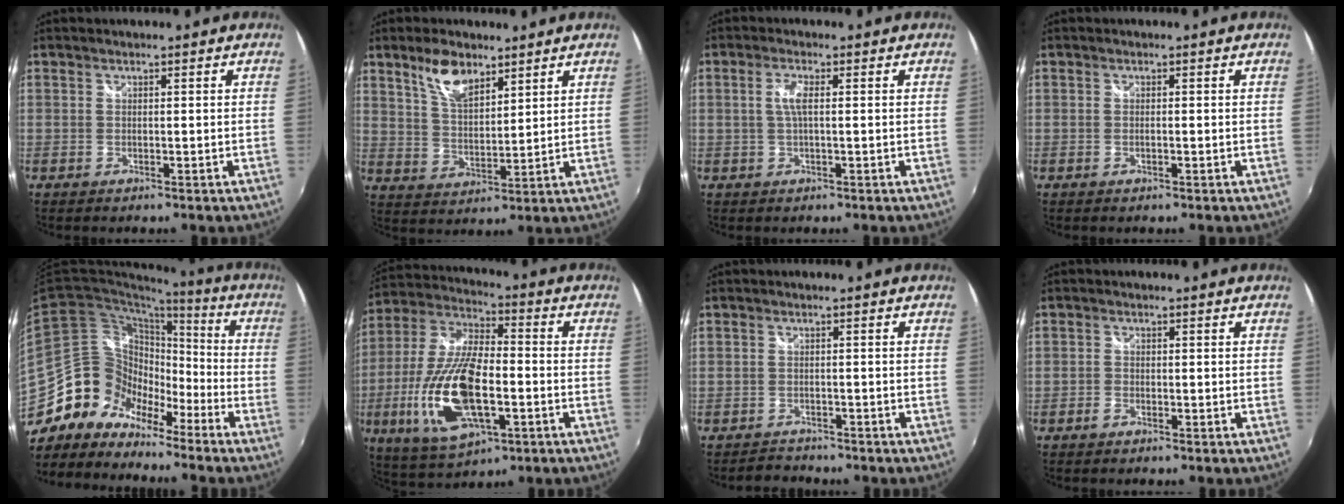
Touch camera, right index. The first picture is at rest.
{"total": 8.0, "force": [5.4, 3.5, 4.8], "torque": [-0.087, 0.010, 0.105]}
{"total": 2.8, "force": [0.2, 0.4, 2.8], "torque": [-0.056, 0.002, 0.003]}
{"total": 0.8, "force": [-0.4, 0.2, 0.7], "torque": [-0.014, 0.000, -0.008]}
{"total": 14.6, "force": [-10.8, 9.1, 3.8], "torque": [-0.072, 0.032, -0.207]}
{"total": 19.9, "force": [-5.3, 8.1, 17.4], "torque": [-0.371, -0.019, -0.095]}
{"total": 2.5, "force": [-2.2, 1.0, -0.3], "torque": [-0.007, 0.004, -0.041]}
{"total": 1.2, "force": [-0.9, 0.6, 0.4], "torque": [-0.009, 0.000, -0.018]}